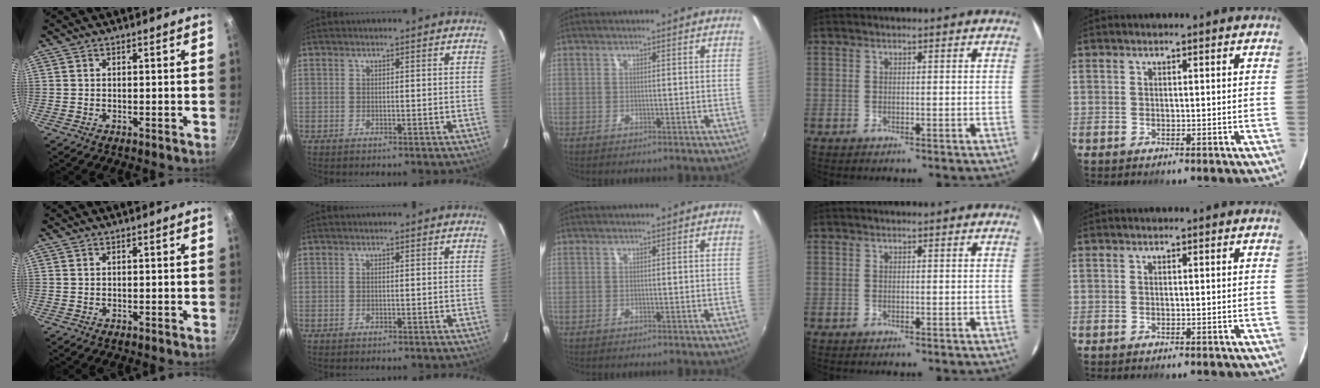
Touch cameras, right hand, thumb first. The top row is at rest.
{}